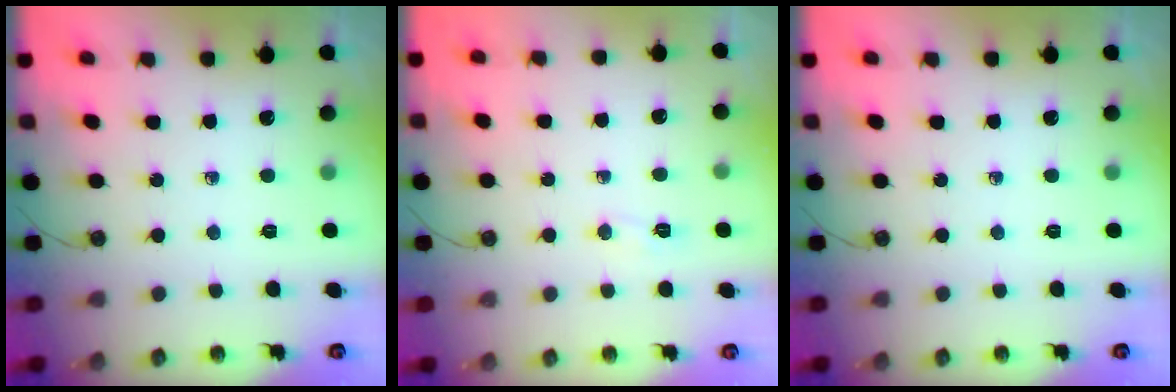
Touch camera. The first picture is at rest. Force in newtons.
{"total": 20.2, "press": 5.7, "slide": 19.4}
{"total": 0.0}